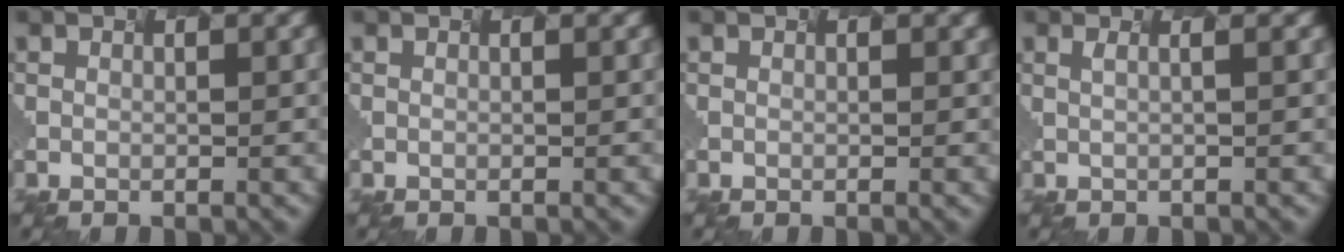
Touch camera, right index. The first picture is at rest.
{"total": 0.0}
{"total": 0.6, "force": [-0.2, -0.2, -0.5], "torque": [0.004, -0.004, -0.002]}
{"total": 0.5, "force": [-0.1, -0.2, 0.5], "torque": [-0.016, -0.003, 0.011]}